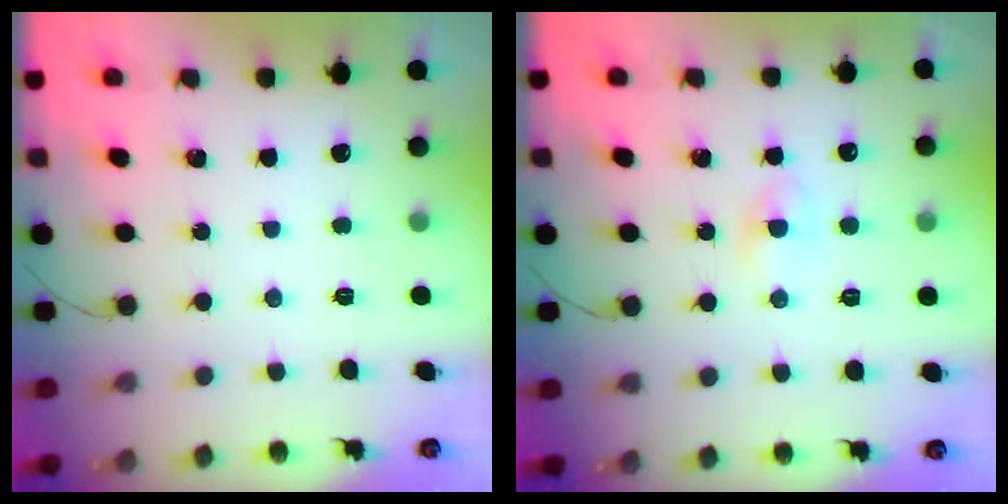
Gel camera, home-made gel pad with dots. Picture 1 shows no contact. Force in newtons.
{"total": 2.3, "press": 2.1, "slide": 0.9}